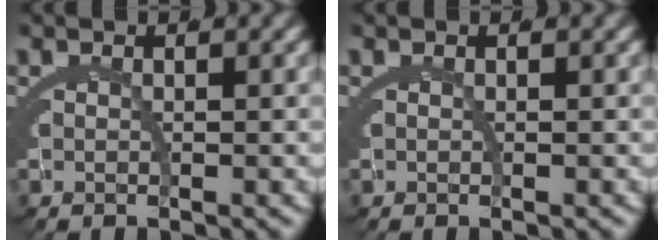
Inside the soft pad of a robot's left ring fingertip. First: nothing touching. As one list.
[{"total": 0.0}]